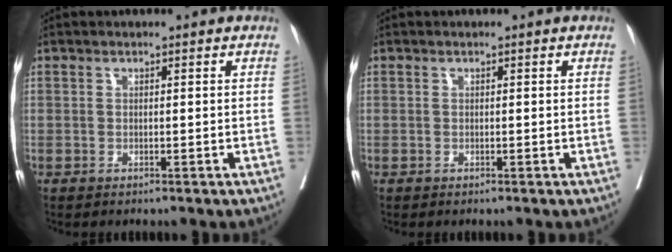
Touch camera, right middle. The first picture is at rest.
{"total": 0.0}